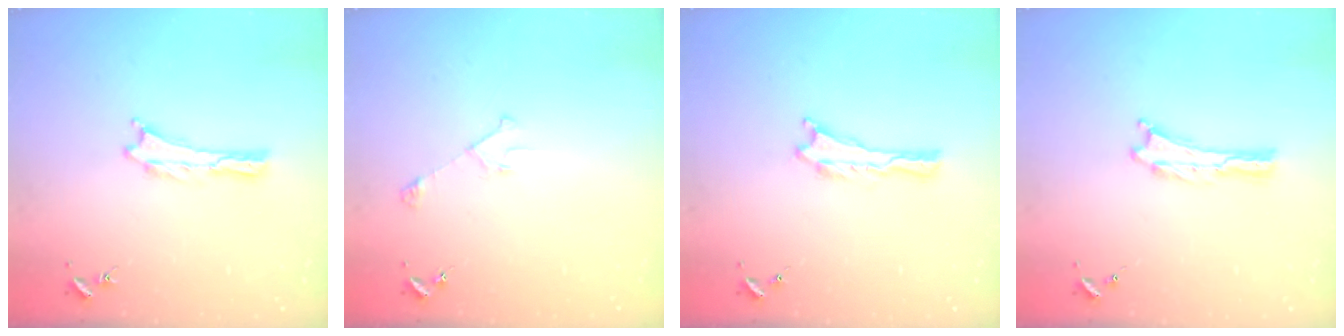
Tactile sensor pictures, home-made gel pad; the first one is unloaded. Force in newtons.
{"total": 2.9, "press": 2.9, "slide": 0.3}
{"total": 0.0}
{"total": 0.0}